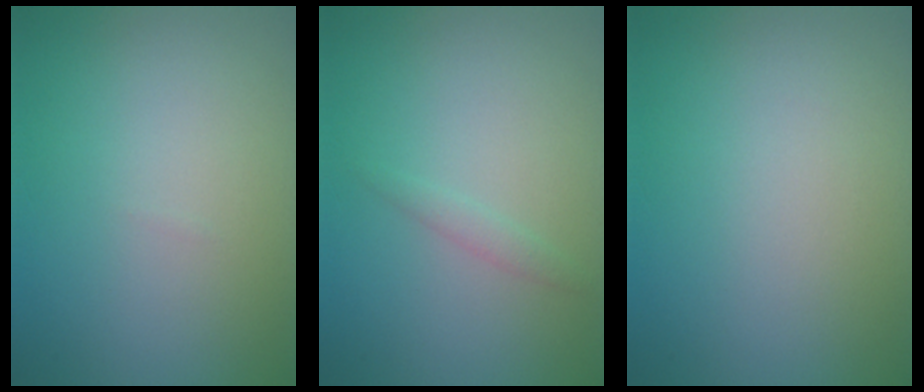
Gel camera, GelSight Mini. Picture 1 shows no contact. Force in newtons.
{"total": 0.9, "press": 0.9, "slide": 0.1}
{"total": 0.0}